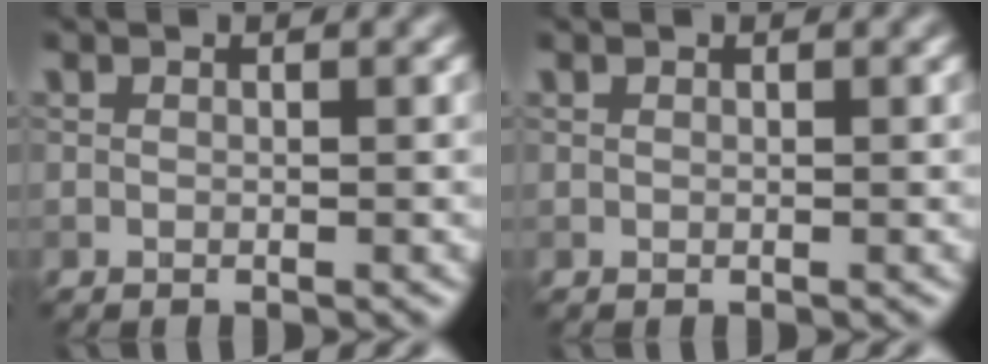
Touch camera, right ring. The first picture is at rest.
{"total": 0.0}